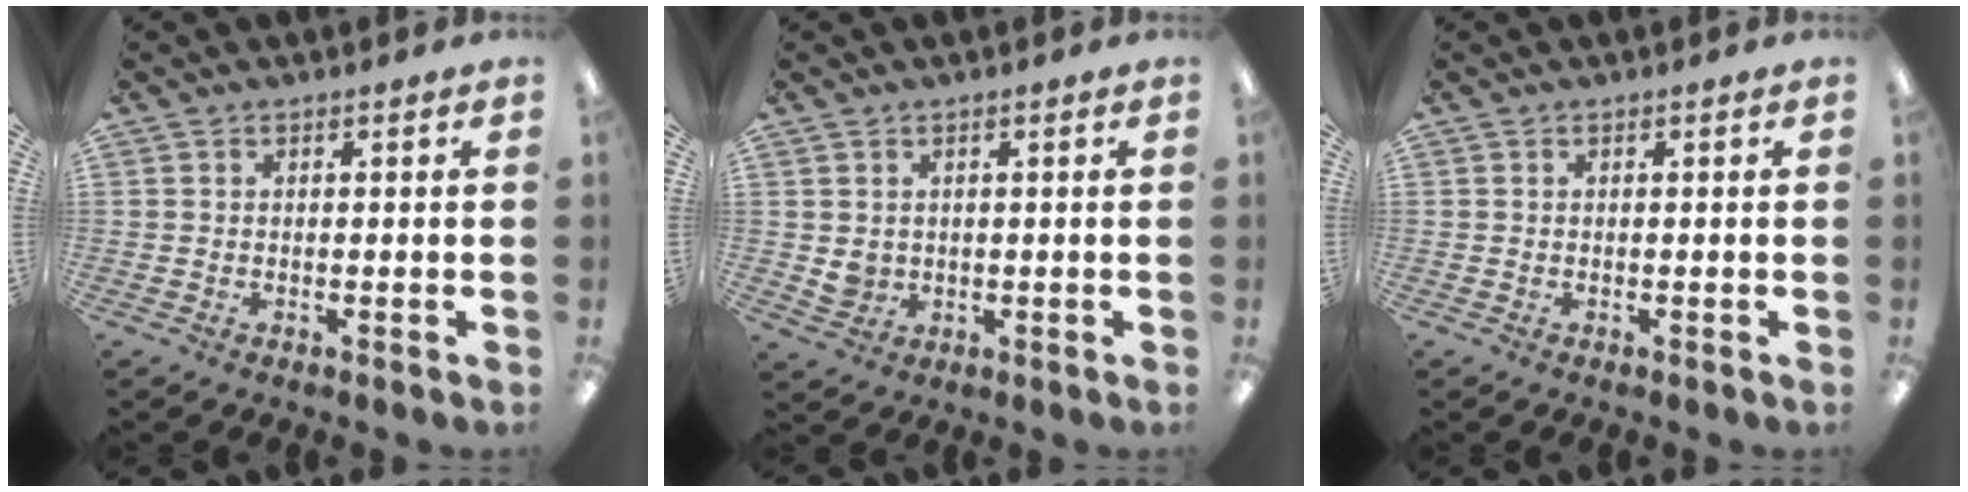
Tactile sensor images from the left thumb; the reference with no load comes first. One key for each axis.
{"total": 2.9, "fx": 0.8, "fy": 2.6, "fz": 0.8, "tx": -0.010, "ty": 0.000, "tz": 0.016}
{"total": 0.0}